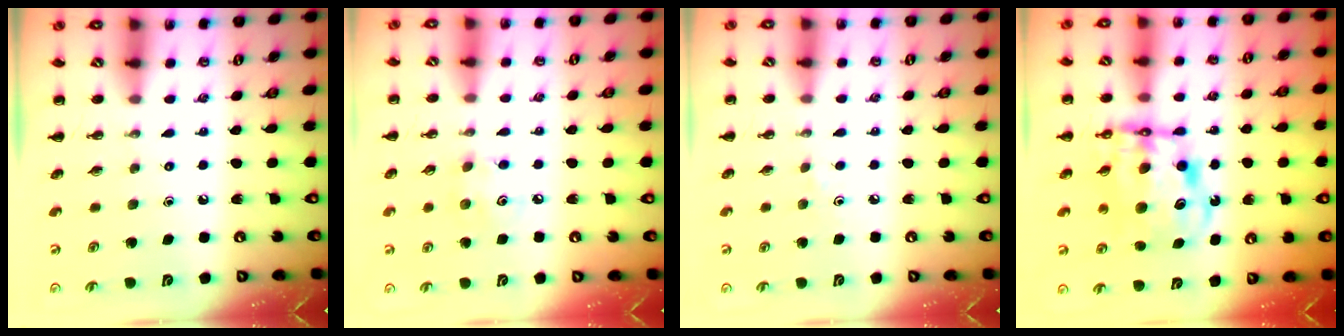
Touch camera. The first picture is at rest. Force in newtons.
{"total": 4.6, "press": 4.6, "slide": 0.8}
{"total": 2.2, "press": 2.1, "slide": 0.9}
{"total": 11.8, "press": 11.4, "slide": 2.9}